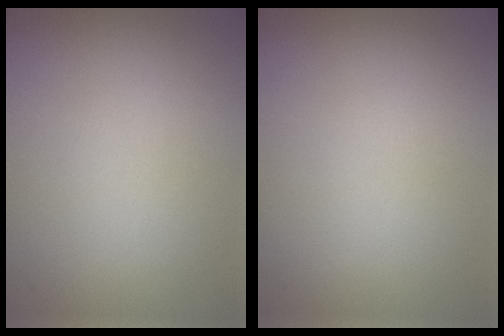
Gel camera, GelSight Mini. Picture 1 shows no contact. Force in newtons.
{"total": 0.0}